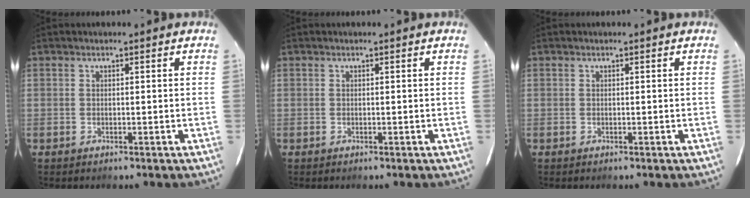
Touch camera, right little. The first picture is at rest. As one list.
[{"total": 0.0}, {"total": 0.0}]